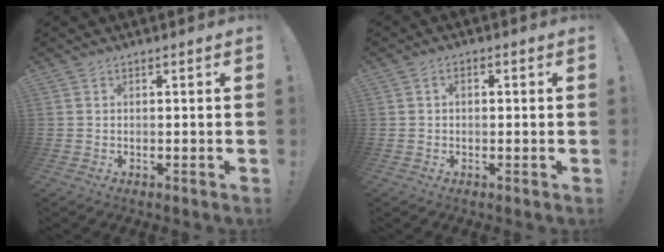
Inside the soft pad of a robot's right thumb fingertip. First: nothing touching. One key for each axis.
{"total": 1.7, "fx": -0.7, "fy": 1.0, "fz": 1.1, "tx": -0.025, "ty": 0.010, "tz": -0.012}